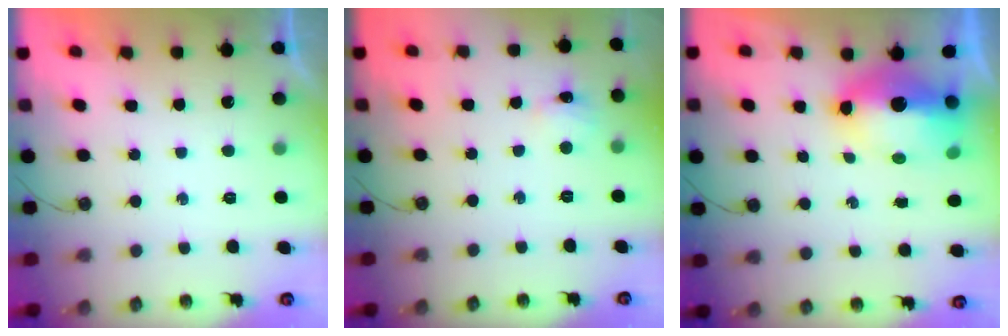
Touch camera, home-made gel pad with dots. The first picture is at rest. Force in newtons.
{"total": 4.4, "press": 4.4, "slide": 0.3}
{"total": 11.0, "press": 10.9, "slide": 1.1}